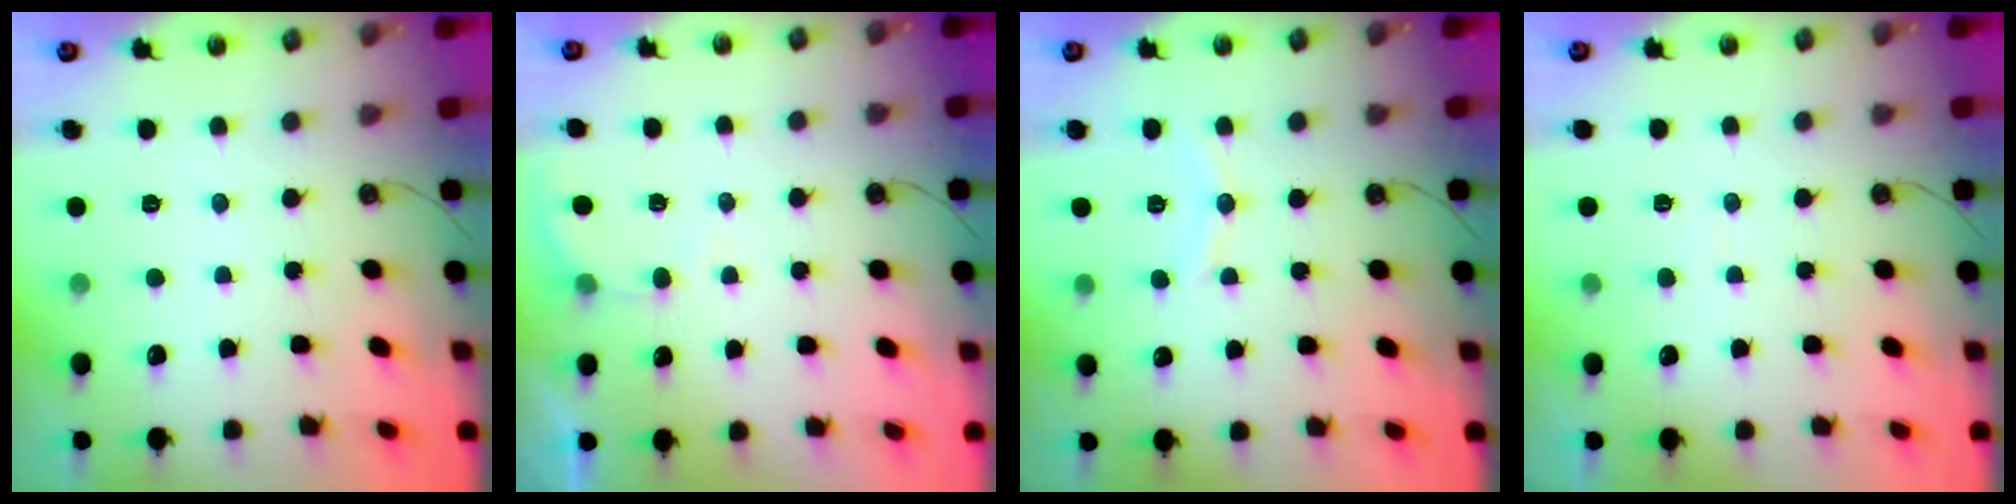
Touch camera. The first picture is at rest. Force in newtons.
{"total": 3.2, "press": 3.2, "slide": 0.3}
{"total": 6.4, "press": 6.4, "slide": 0.6}
{"total": 3.1, "press": 3.1, "slide": 0.4}